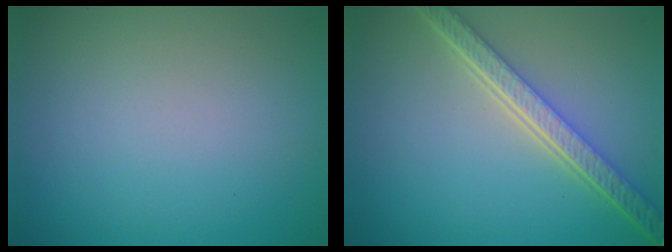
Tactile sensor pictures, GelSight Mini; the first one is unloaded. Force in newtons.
{"total": 5.5, "press": 4.1, "slide": 3.7}